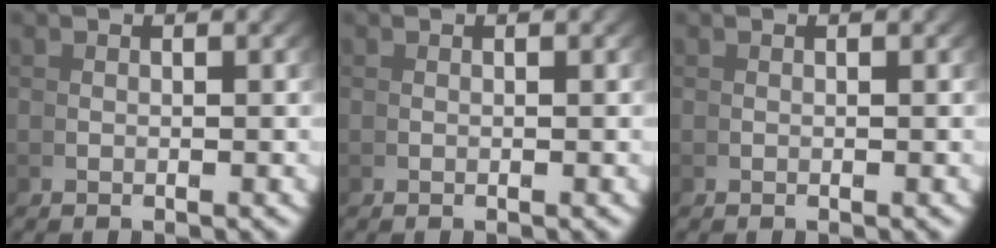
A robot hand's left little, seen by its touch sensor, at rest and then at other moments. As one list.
[{"total": 0.0}, {"total": 0.0}]